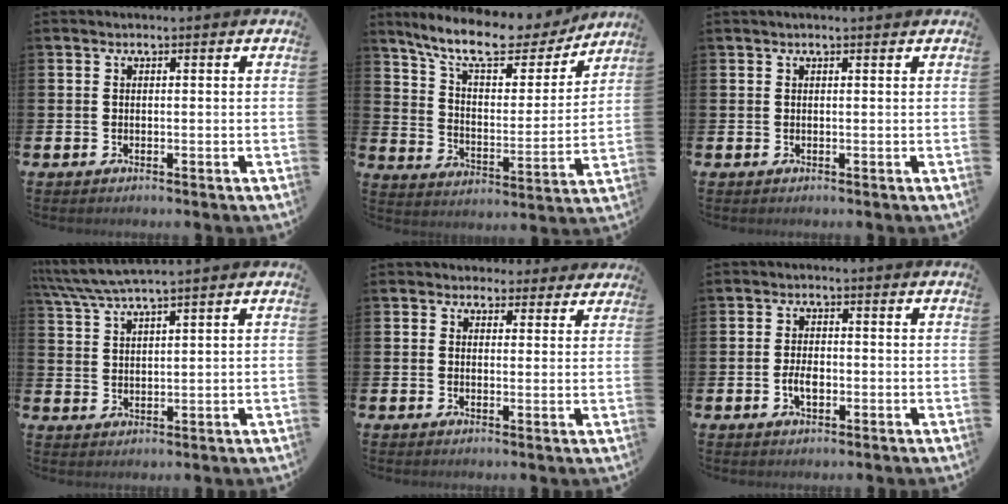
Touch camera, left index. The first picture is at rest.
{"total": 11.5, "force": [9.9, 3.0, 4.9], "torque": [-0.121, -0.059, 0.169]}
{"total": 0.5, "force": [0.4, 0.0, 0.3], "torque": [-0.001, -0.001, 0.006]}
{"total": 4.5, "force": [4.1, -0.2, 1.8], "torque": [-0.047, -0.015, 0.072]}
{"total": 3.1, "force": [2.7, 1.5, -0.2], "torque": [0.006, -0.012, 0.047]}
{"total": 2.8, "force": [-0.6, 1.5, 2.2], "torque": [-0.033, 0.001, -0.013]}